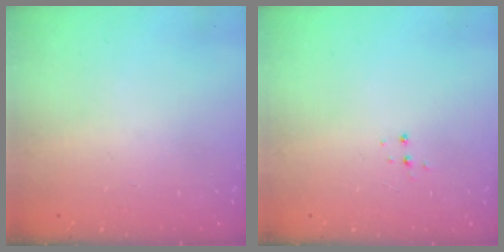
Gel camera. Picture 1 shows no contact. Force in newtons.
{"total": 5.2, "press": 5.2, "slide": 0.3}